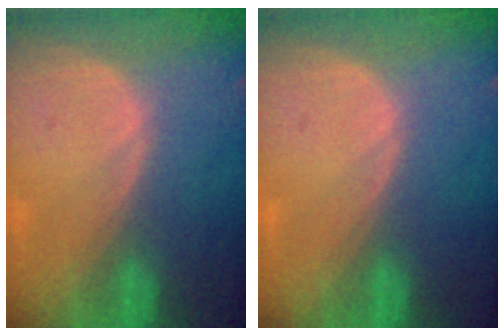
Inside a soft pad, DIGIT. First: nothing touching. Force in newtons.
{"total": 0.0}